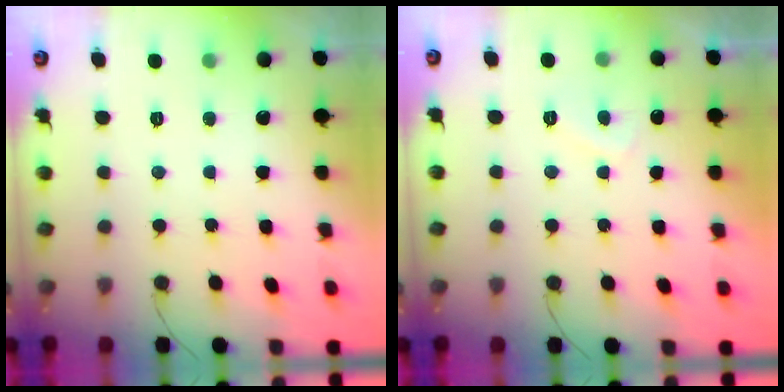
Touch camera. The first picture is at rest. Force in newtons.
{"total": 1.5, "press": 1.4, "slide": 0.6}